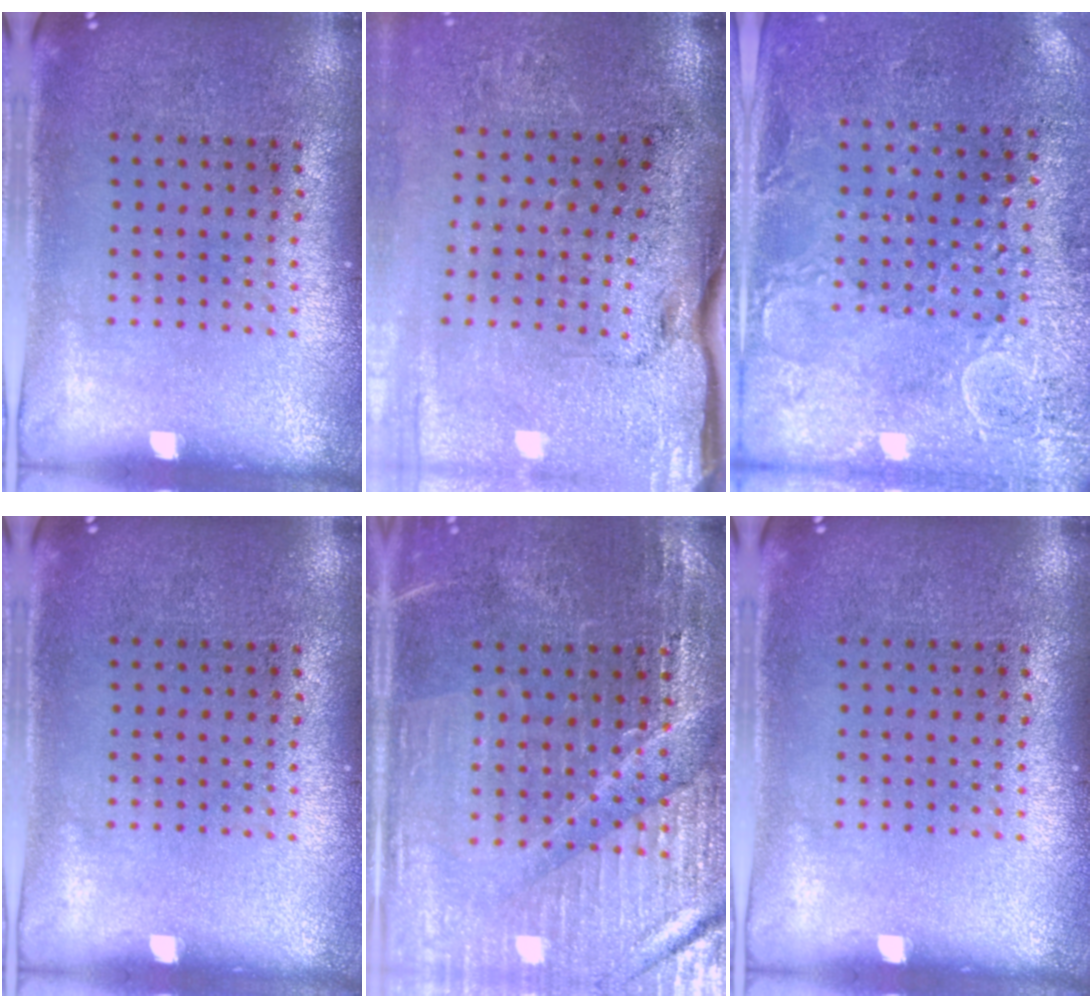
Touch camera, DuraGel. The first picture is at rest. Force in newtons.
{"total": 4.6, "press": 3.8, "slide": 2.5}
{"total": 2.7, "press": 2.6, "slide": 0.8}
{"total": 0.0}
{"total": 3.2, "press": 3.2, "slide": 0.5}
{"total": 0.0}